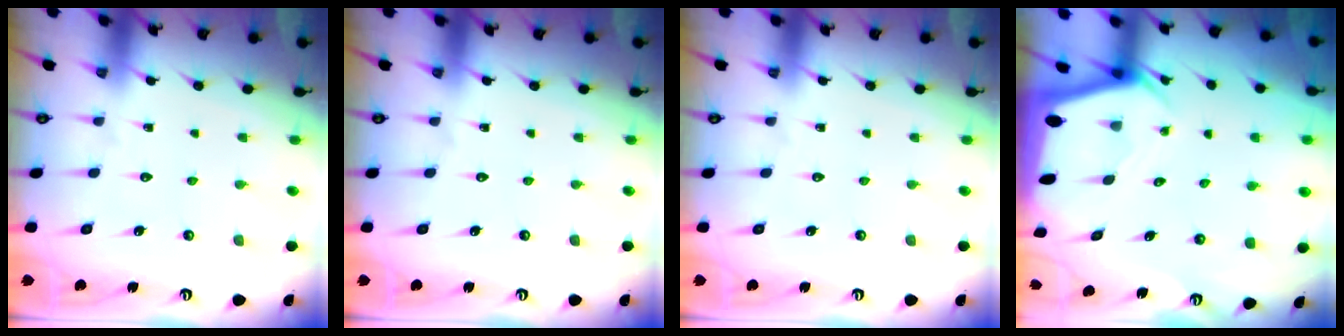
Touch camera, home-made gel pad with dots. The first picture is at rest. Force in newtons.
{"total": 0.0}
{"total": 0.0}
{"total": 2.1, "press": 2.1, "slide": 0.2}